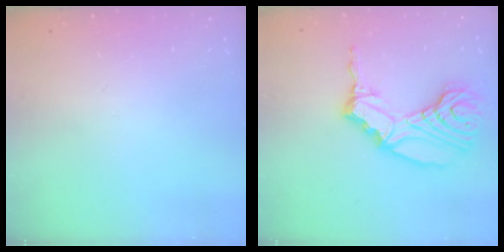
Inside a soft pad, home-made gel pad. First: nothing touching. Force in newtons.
{"total": 18.2, "press": 18.0, "slide": 3.1}